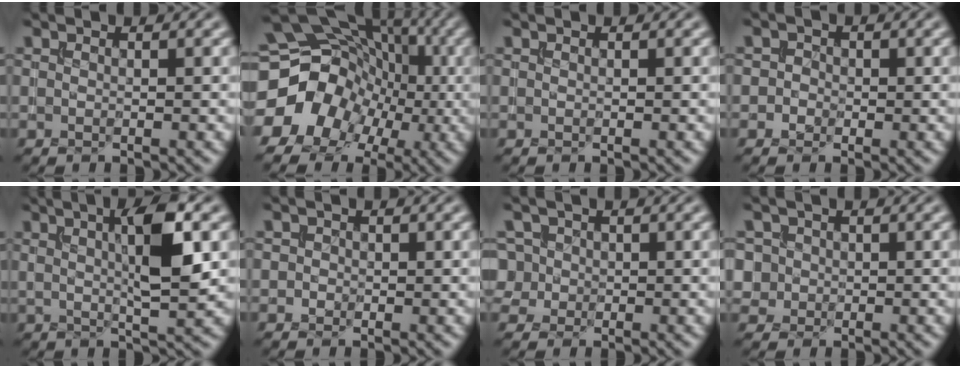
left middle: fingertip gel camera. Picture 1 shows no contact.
{"total": 15.0, "force": [-3.5, 12.9, 6.8], "torque": [-0.123, 0.001, -0.082]}
{"total": 0.0}
{"total": 1.7, "force": [0.0, 1.6, 0.5], "torque": [0.015, 0.003, -0.015]}
{"total": 6.3, "force": [1.5, 1.3, 5.9], "torque": [-0.092, 0.005, 0.024]}
{"total": 1.0, "force": [0.1, 1.0, 0.2], "torque": [0.007, -0.003, -0.005]}
{"total": 4.2, "force": [0.5, 3.8, 1.5], "torque": [-0.024, 0.032, -0.005]}
{"total": 3.6, "force": [0.8, 3.3, 1.1], "torque": [-0.013, 0.018, 0.010]}